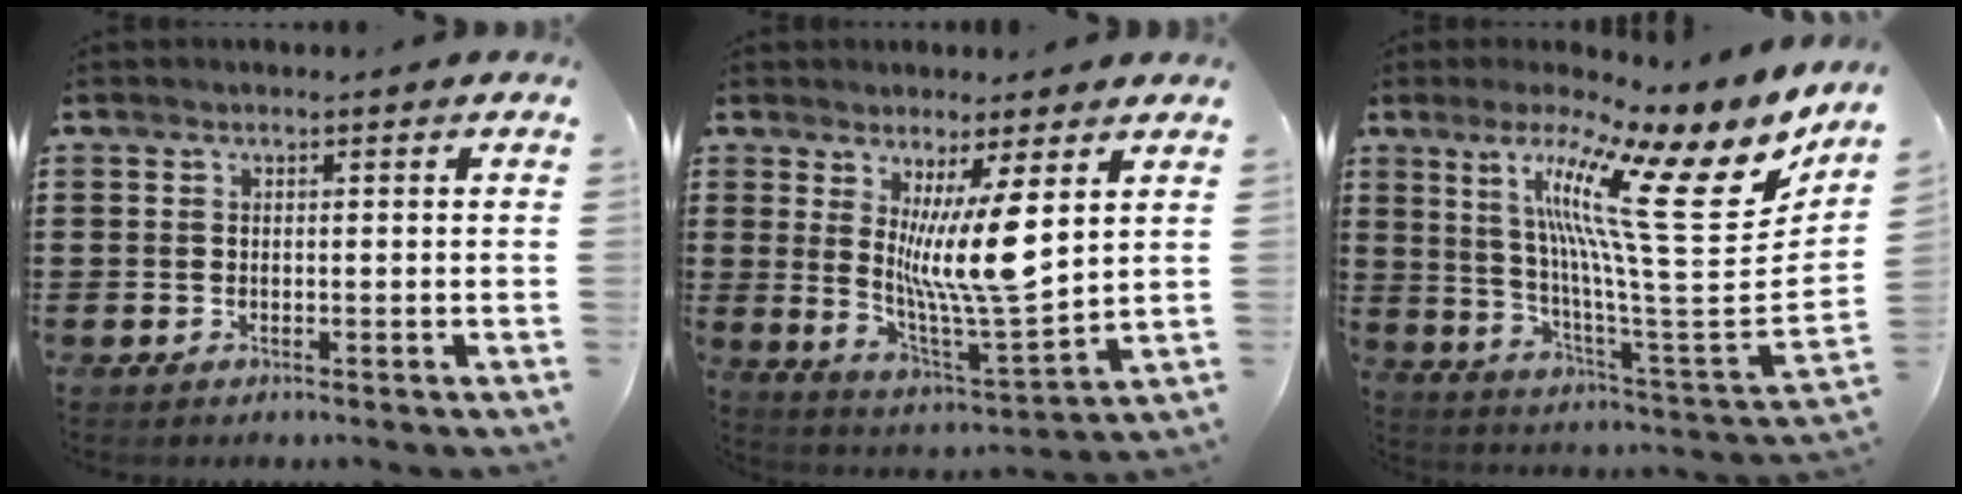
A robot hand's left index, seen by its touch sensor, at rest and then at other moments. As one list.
[{"total": 10.8, "force": [4.4, 0.9, 9.8], "torque": [-0.175, -0.037, 0.071]}, {"total": 19.0, "force": [10.1, 2.7, 15.9], "torque": [-0.291, -0.076, 0.148]}]